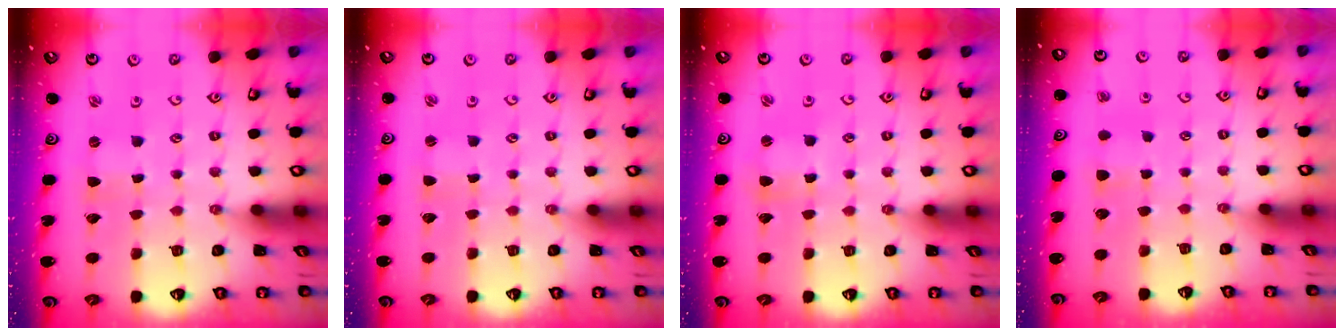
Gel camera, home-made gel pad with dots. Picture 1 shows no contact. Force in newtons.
{"total": 0.0}
{"total": 2.3, "press": 2.3, "slide": 0.3}
{"total": 4.5, "press": 4.4, "slide": 0.8}